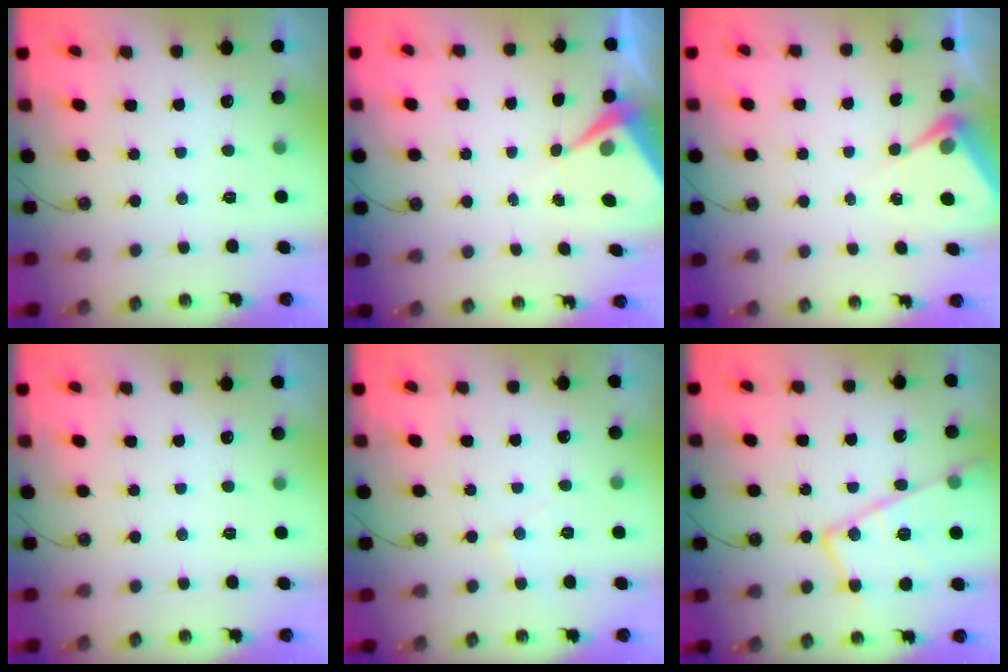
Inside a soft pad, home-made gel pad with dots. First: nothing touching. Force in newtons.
{"total": 6.0, "press": 6.0, "slide": 0.5}
{"total": 5.8, "press": 5.8, "slide": 0.5}
{"total": 0.0}
{"total": 4.8, "press": 4.7, "slide": 0.7}
{"total": 19.9, "press": 19.8, "slide": 1.8}